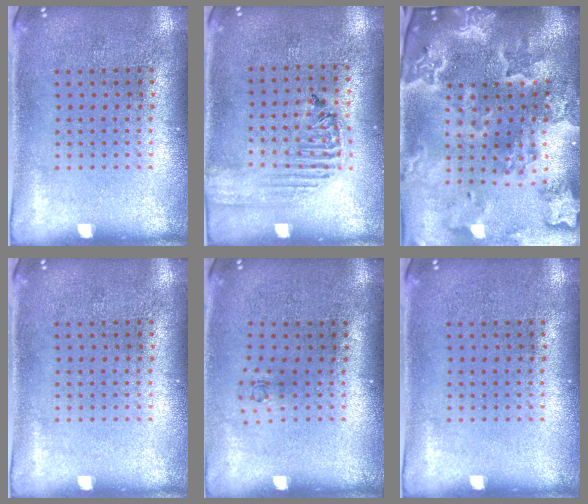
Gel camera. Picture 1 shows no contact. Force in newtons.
{"total": 1.6, "press": 1.6, "slide": 0.4}
{"total": 4.6, "press": 3.7, "slide": 2.7}
{"total": 0.0}
{"total": 0.6, "press": 0.3, "slide": 0.5}
{"total": 0.0}